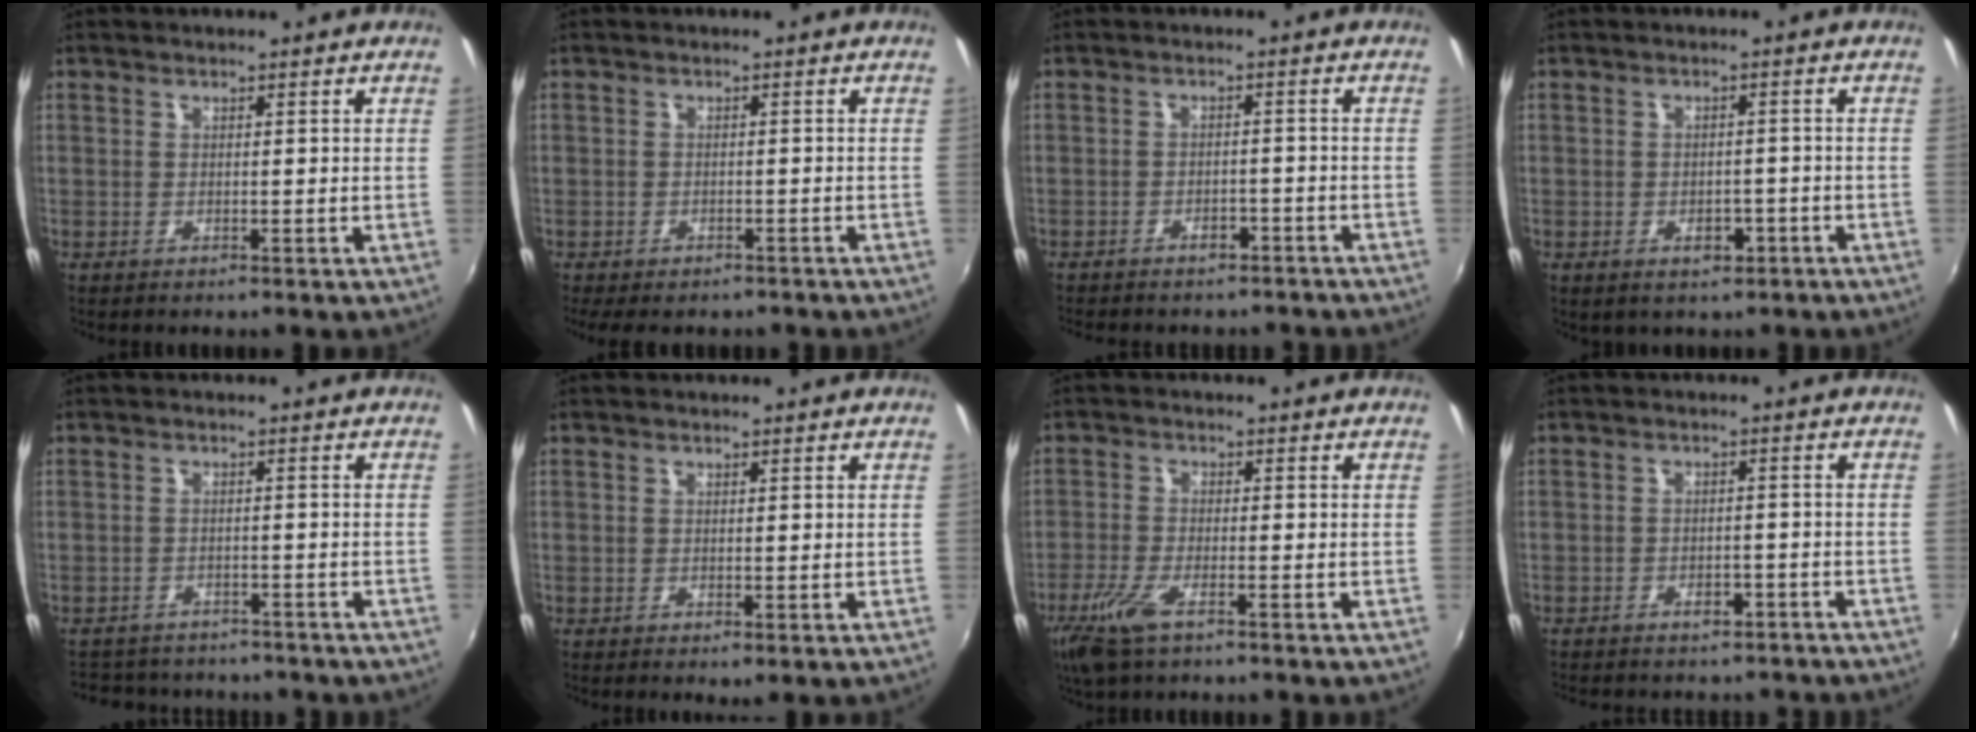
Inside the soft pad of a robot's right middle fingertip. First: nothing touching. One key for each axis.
{"total": 4.6, "fx": -3.3, "fy": 2.6, "fz": 1.9, "tx": -0.040, "ty": -0.009, "tz": -0.045}
{"total": 7.0, "fx": -6.1, "fy": 2.8, "fz": 2.1, "tx": -0.055, "ty": -0.002, "tz": -0.078}
{"total": 3.9, "fx": -2.1, "fy": 2.8, "fz": 1.8, "tx": -0.037, "ty": -0.002, "tz": -0.022}
{"total": 10.9, "fx": -9.2, "fy": 4.7, "fz": 3.5, "tx": -0.084, "ty": -0.002, "tz": -0.126}
{"total": 0.5, "fx": 0.4, "fy": 0.1, "fz": 0.4, "tx": -0.006, "ty": 0.002, "tz": 0.005}
{"total": 7.0, "fx": -4.4, "fy": 2.1, "fz": 5.0, "tx": -0.124, "ty": -0.019, "tz": -0.087}
{"total": 7.2, "fx": -6.1, "fy": 2.9, "fz": 2.2, "tx": -0.053, "ty": 0.002, "tz": -0.077}